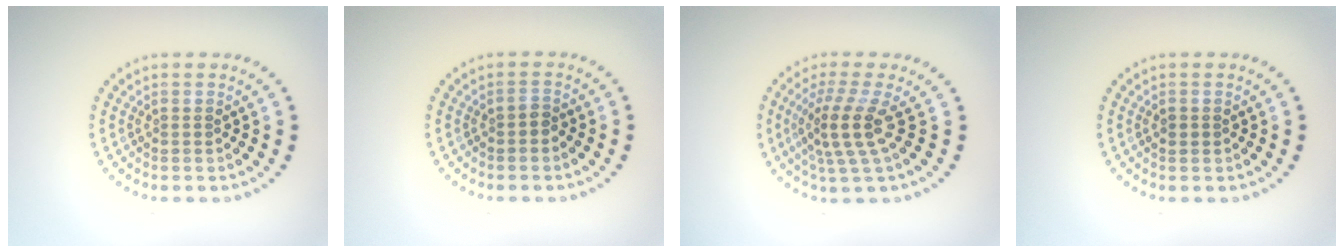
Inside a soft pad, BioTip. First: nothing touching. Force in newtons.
{"total": 0.8, "press": 0.7, "slide": 0.4}
{"total": 3.8, "press": 2.7, "slide": 2.7}
{"total": 0.9, "press": 0.9, "slide": 0.0}